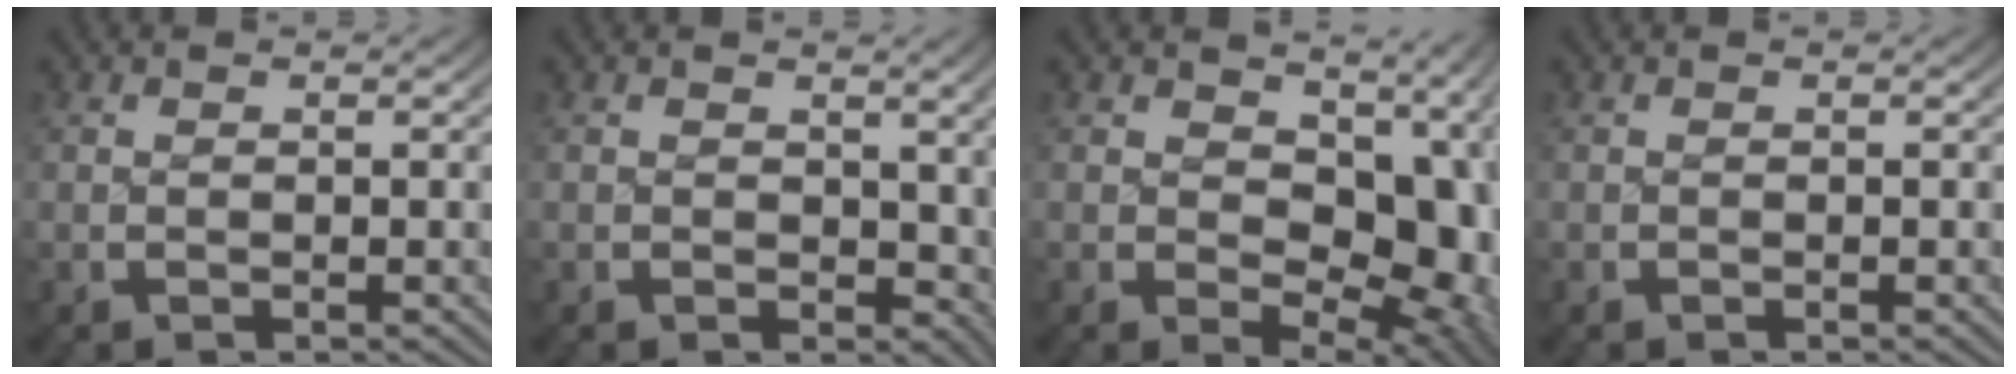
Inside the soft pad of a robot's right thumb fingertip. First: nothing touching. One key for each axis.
{"total": 2.0, "fx": 0.4, "fy": 1.6, "fz": 1.1, "tx": -0.004, "ty": -0.006, "tz": 0.008}
{"total": 10.5, "fx": -0.2, "fy": 6.7, "fz": 8.2, "tx": -0.130, "ty": -0.029, "tz": 0.011}
{"total": 0.0}